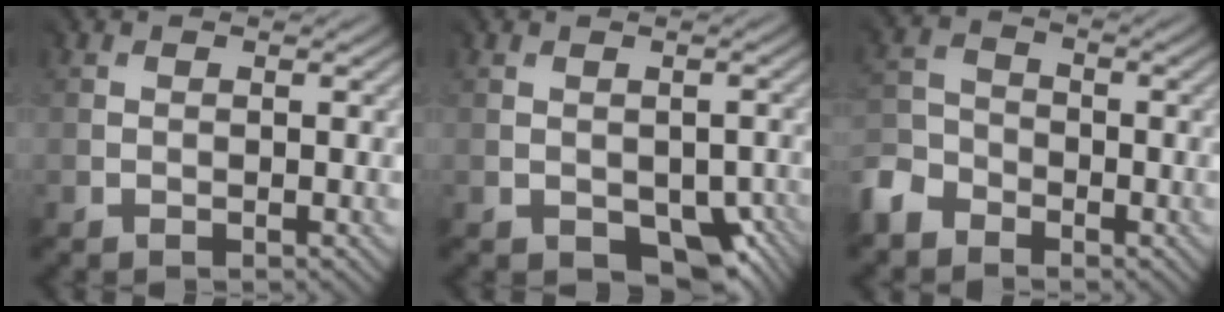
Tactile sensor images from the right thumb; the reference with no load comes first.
{"total": 7.0, "force": [-3.4, 4.7, 3.9], "torque": [-0.042, -0.019, -0.038]}
{"total": 4.8, "force": [-4.2, 2.3, -0.3], "torque": [-0.024, -0.010, -0.099]}